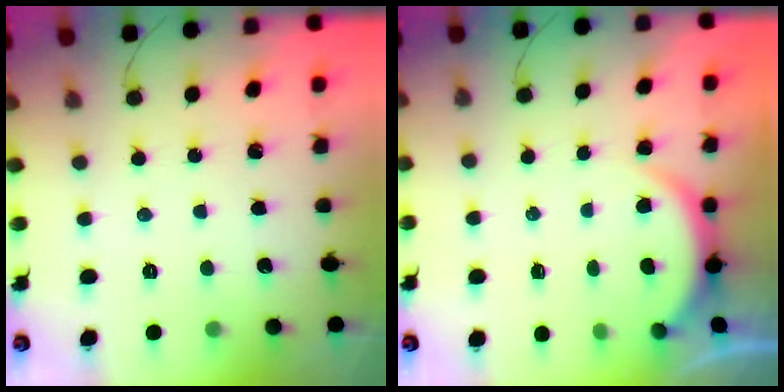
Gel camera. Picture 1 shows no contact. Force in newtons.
{"total": 2.9, "press": 2.8, "slide": 0.6}